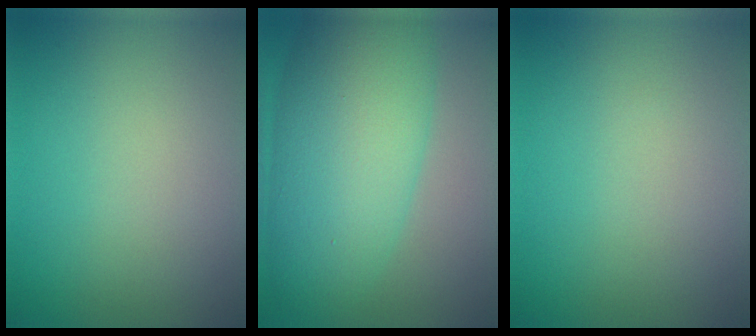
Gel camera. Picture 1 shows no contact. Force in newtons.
{"total": 10.4, "press": 10.4, "slide": 0.4}
{"total": 0.0}